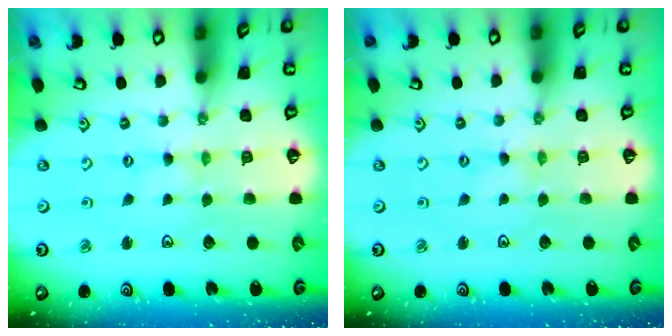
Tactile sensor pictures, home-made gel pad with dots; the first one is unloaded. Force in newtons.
{"total": 0.0}